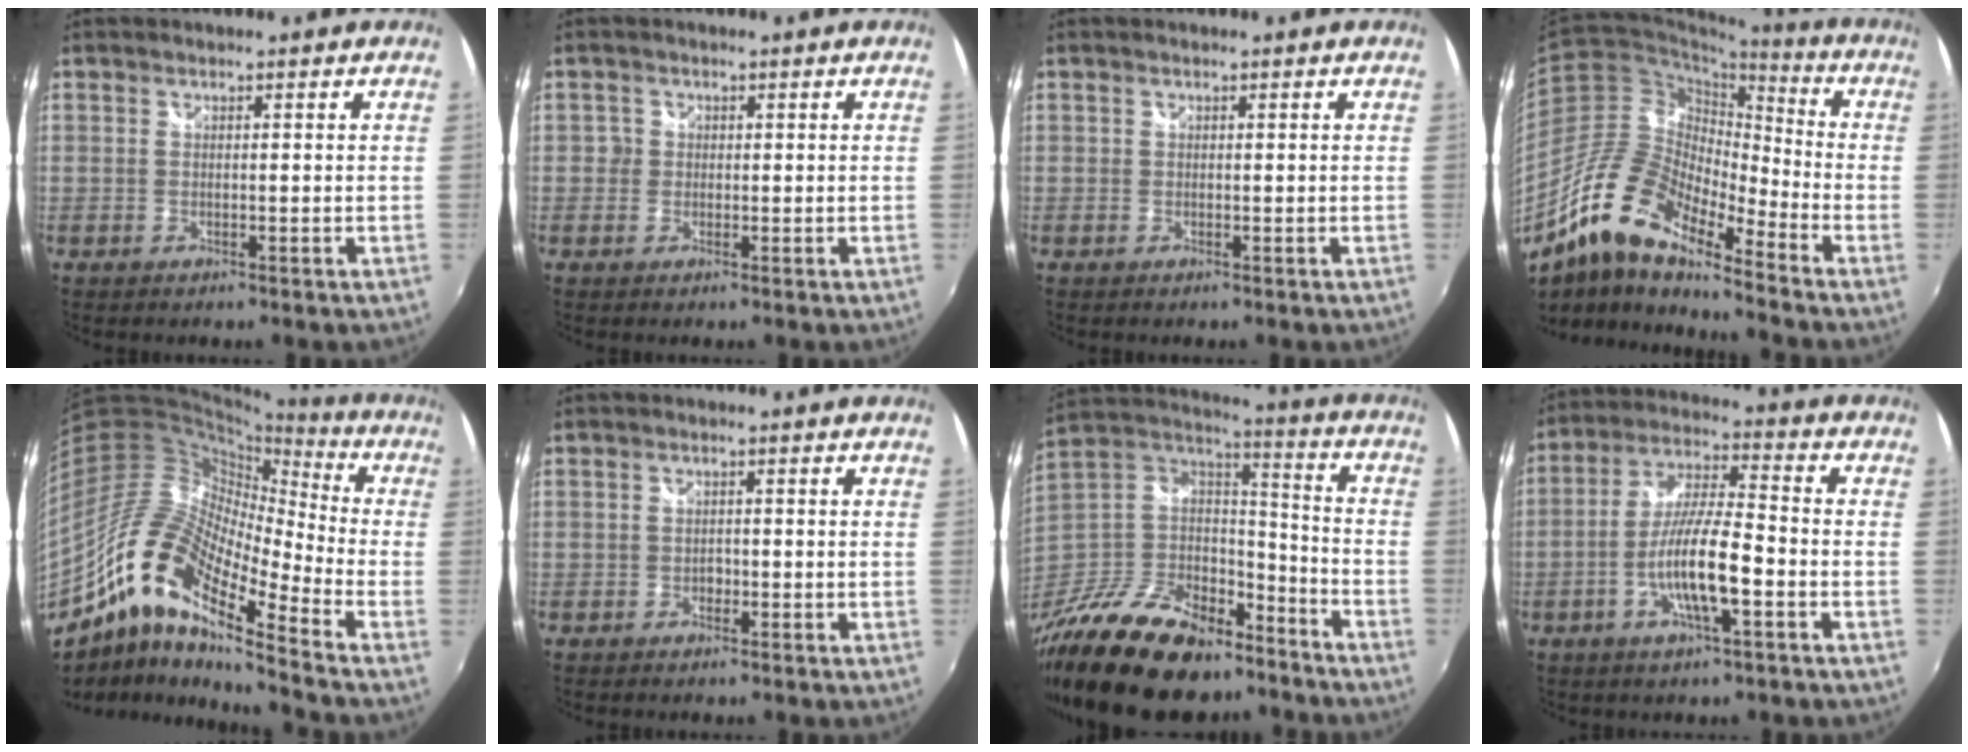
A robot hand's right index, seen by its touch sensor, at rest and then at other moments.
{"total": 1.7, "force": [-0.3, 1.6, 0.1], "torque": [-0.001, 0.000, -0.008]}
{"total": 0.0}
{"total": 15.9, "force": [-11.5, 4.7, 10.0], "torque": [-0.179, 0.001, -0.234]}
{"total": 17.1, "force": [-10.2, 4.2, 13.1], "torque": [-0.215, -0.007, -0.217]}
{"total": 1.2, "force": [-0.6, 1.0, 0.3], "torque": [-0.005, -0.001, -0.009]}
{"total": 28.5, "force": [-20.1, 14.1, 14.5], "torque": [-0.310, 0.019, -0.314]}
{"total": 11.4, "force": [-4.2, 2.0, 10.5], "torque": [-0.210, -0.001, -0.077]}